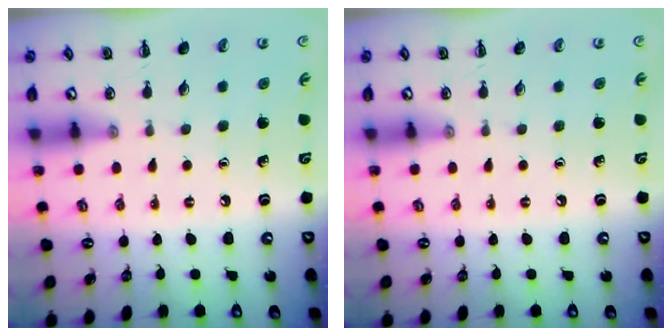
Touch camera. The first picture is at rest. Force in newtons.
{"total": 0.0}